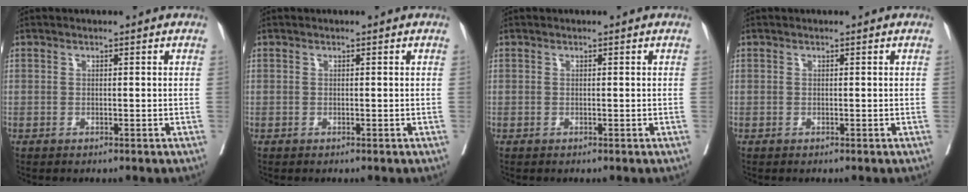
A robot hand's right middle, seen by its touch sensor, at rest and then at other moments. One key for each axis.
{"total": 0.0}
{"total": 0.0}
{"total": 0.0}